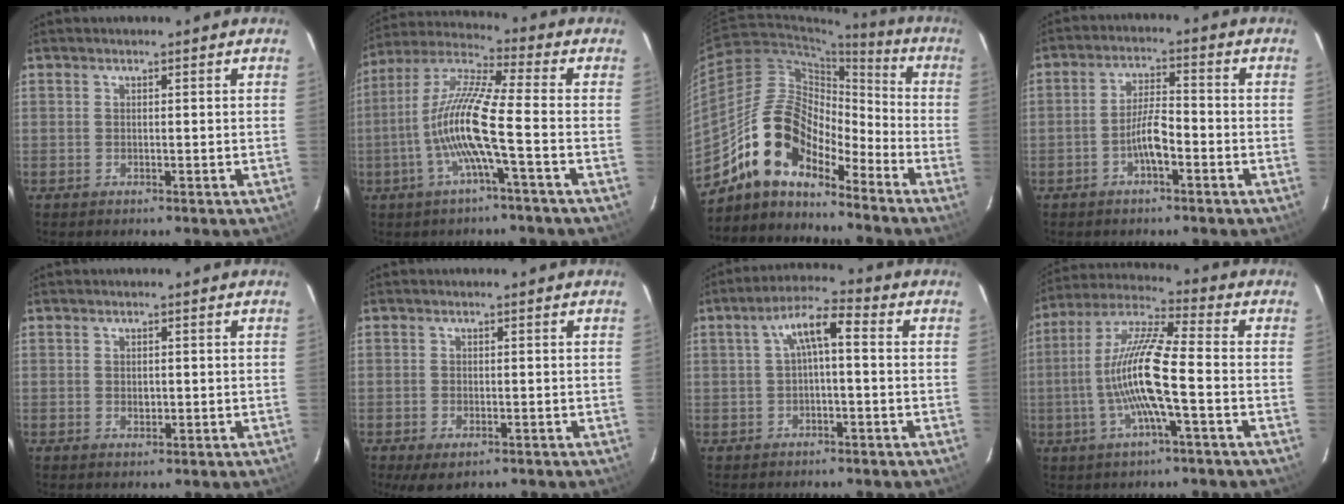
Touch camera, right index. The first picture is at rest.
{"total": 12.4, "force": [-3.6, 0.2, 11.8], "torque": [-0.234, 0.004, -0.073]}
{"total": 14.1, "force": [-11.0, 5.8, 6.5], "torque": [-0.114, 0.021, -0.213]}
{"total": 5.4, "force": [-2.6, 1.4, 4.6], "torque": [-0.093, 0.009, -0.045]}
{"total": 1.4, "force": [-0.1, 1.0, 0.9], "torque": [-0.015, 0.003, 0.000]}
{"total": 4.3, "force": [-2.5, 2.2, 2.7], "torque": [-0.057, -0.018, -0.038]}
{"total": 5.9, "force": [0.1, 1.7, 5.7], "torque": [-0.114, 0.021, 0.005]}
{"total": 13.4, "force": [-2.9, 1.2, 13.0], "torque": [-0.257, 0.005, -0.059]}